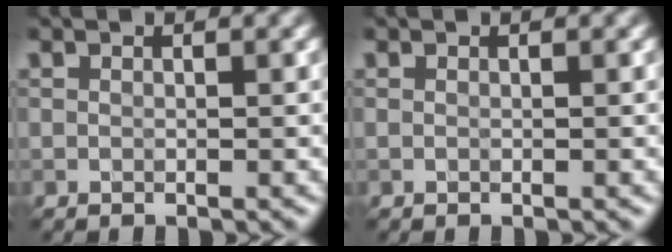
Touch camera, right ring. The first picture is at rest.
{"total": 0.0}